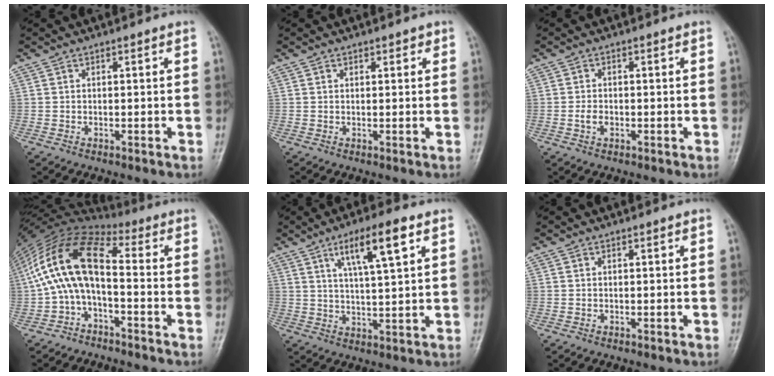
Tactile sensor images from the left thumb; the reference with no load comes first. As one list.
[{"total": 1.1, "force": [0.6, 0.8, 0.5], "torque": [0.003, -0.001, 0.005]}, {"total": 2.3, "force": [-0.6, 1.6, 1.6], "torque": [-0.027, 0.007, -0.014]}, {"total": 14.1, "force": [-2.2, 7.1, 12.0], "torque": [-0.233, 0.062, -0.056]}, {"total": 9.9, "force": [4.7, 1.8, 8.5], "torque": [-0.146, -0.014, 0.082]}, {"total": 0.0}]